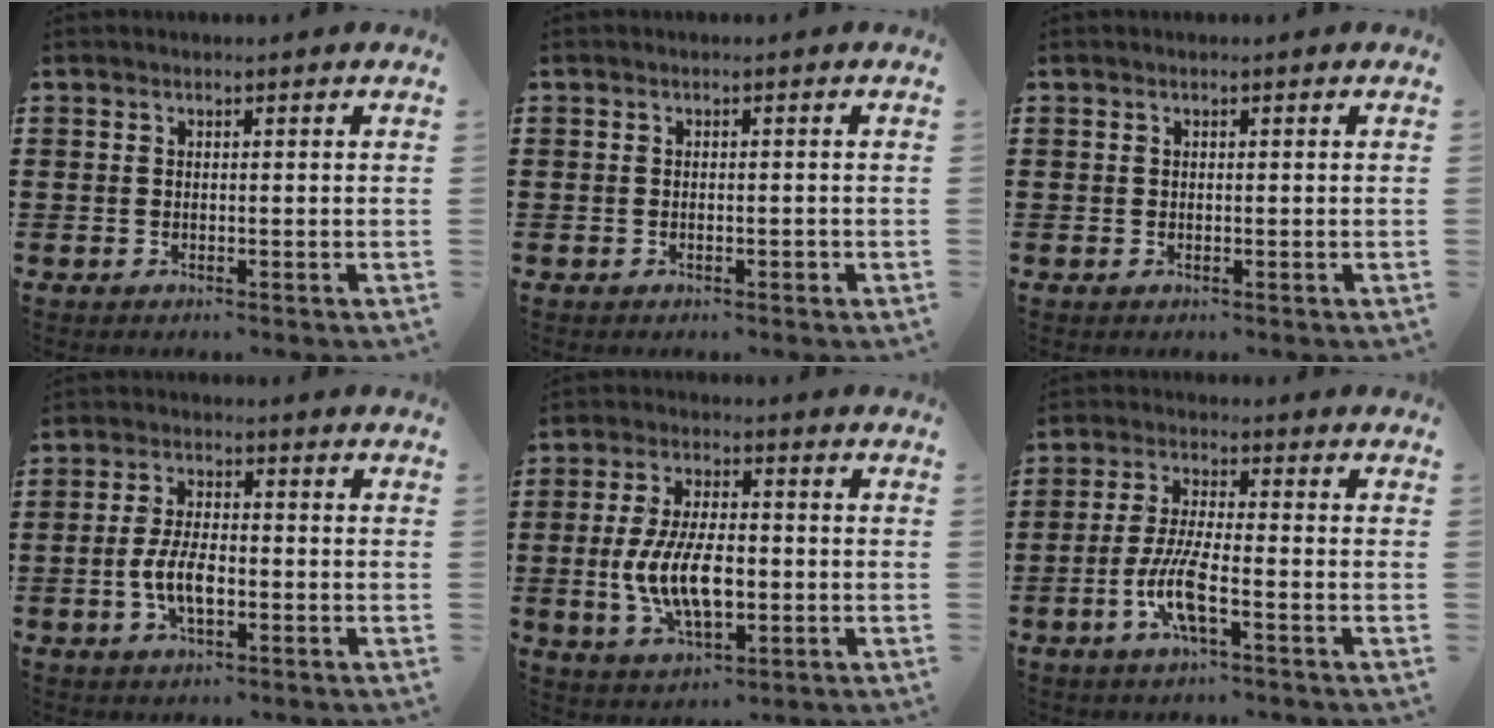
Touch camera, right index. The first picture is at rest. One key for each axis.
{"total": 0.8, "fx": -0.5, "fy": 0.1, "fz": 0.6, "tx": -0.015, "ty": -0.009, "tz": -0.006}
{"total": 0.0}
{"total": 5.9, "fx": -1.5, "fy": 2.6, "fz": 5.1, "tx": -0.115, "ty": -0.002, "tz": -0.034}
{"total": 10.0, "fx": -1.6, "fy": 4.9, "fz": 8.5, "tx": -0.180, "ty": -0.005, "tz": -0.034}
{"total": 7.4, "fx": -3.0, "fy": 1.4, "fz": 6.6, "tx": -0.150, "ty": -0.018, "tz": -0.060}